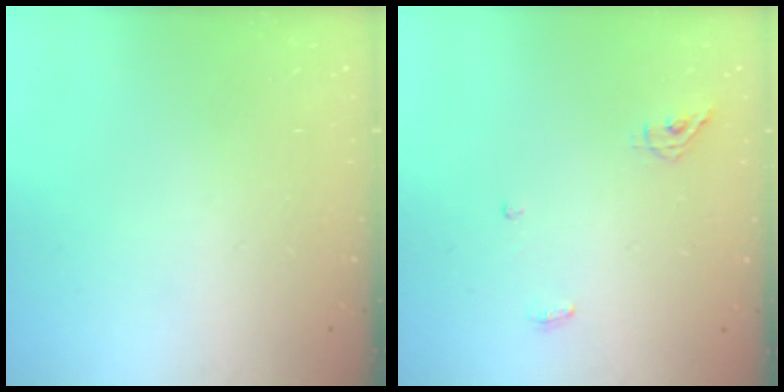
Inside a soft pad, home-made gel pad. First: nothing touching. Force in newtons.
{"total": 5.1, "press": 5.0, "slide": 0.8}